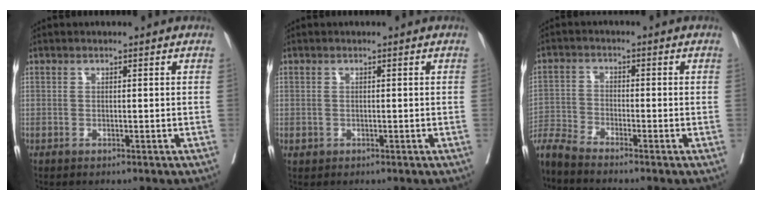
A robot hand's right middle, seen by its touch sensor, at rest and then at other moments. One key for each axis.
{"total": 0.7, "fx": -0.2, "fy": 0.6, "fz": 0.2, "tx": -0.003, "ty": 0.001, "tz": -0.001}
{"total": 5.6, "fx": -5.4, "fy": -0.7, "fz": 1.2, "tx": -0.020, "ty": -0.014, "tz": -0.105}